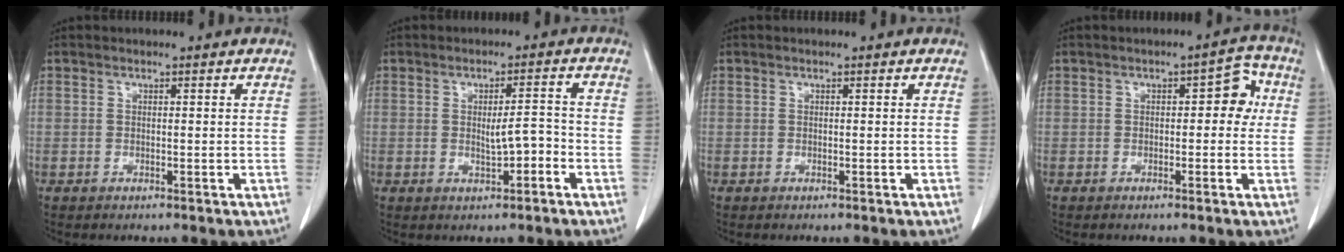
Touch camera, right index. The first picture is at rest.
{"total": 3.5, "force": [-1.1, 0.8, 3.2], "torque": [-0.047, 0.002, -0.015]}
{"total": 0.0}
{"total": 4.5, "force": [0.3, 2.4, 3.8], "torque": [-0.036, 0.026, 0.000]}